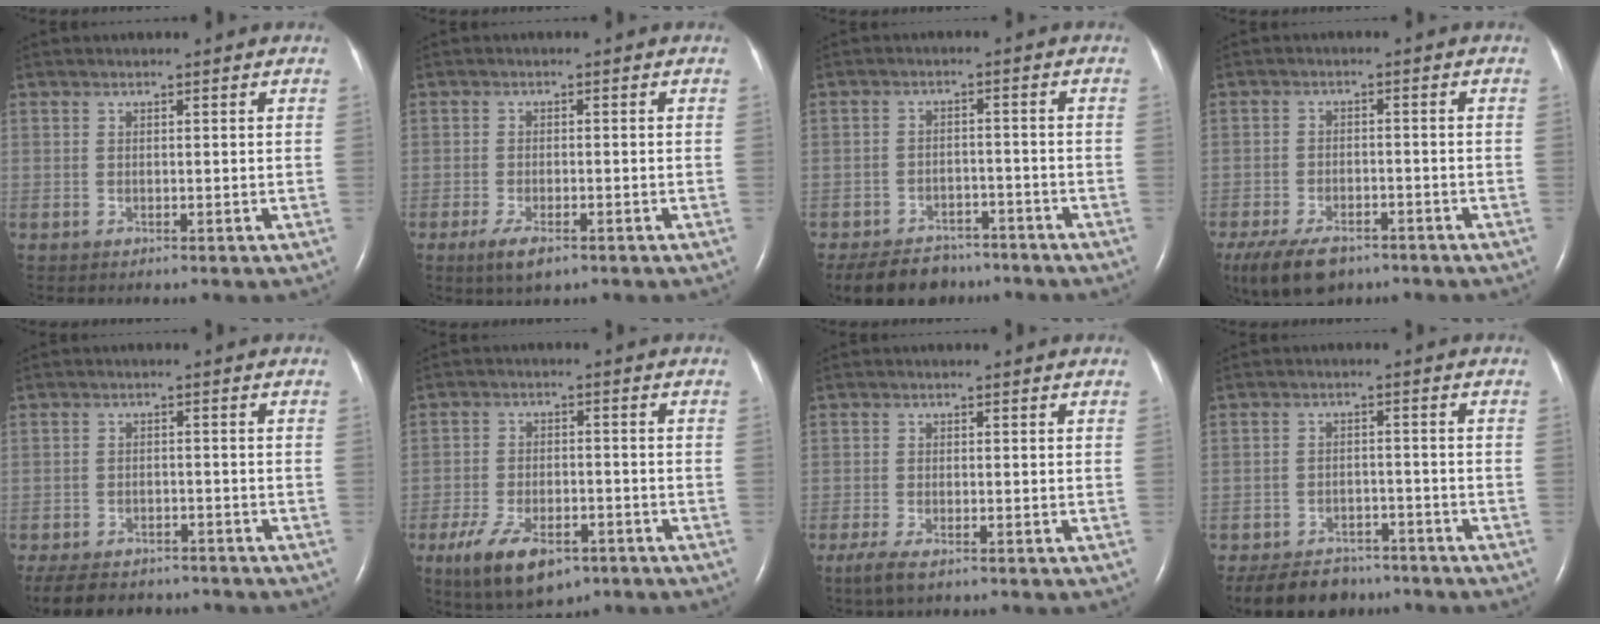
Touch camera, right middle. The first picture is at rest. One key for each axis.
{"total": 3.9, "fx": -2.3, "fy": 1.2, "fz": 2.9, "tx": -0.063, "ty": -0.006, "tz": -0.038}
{"total": 9.6, "fx": -8.0, "fy": 4.6, "fz": 2.8, "tx": -0.045, "ty": -0.004, "tz": -0.117}
{"total": 9.6, "fx": -6.8, "fy": 4.5, "fz": 5.0, "tx": -0.099, "ty": -0.009, "tz": -0.110}
{"total": 12.2, "fx": -10.2, "fy": 5.1, "fz": 4.4, "tx": -0.098, "ty": -0.010, "tz": -0.136}
{"total": 10.6, "fx": -6.3, "fy": 4.8, "fz": 7.0, "tx": -0.131, "ty": -0.012, "tz": -0.099}
{"total": 3.7, "fx": -2.4, "fy": 1.0, "fz": 2.6, "tx": -0.060, "ty": -0.010, "tz": -0.042}
{"total": 9.3, "fx": -7.8, "fy": 4.4, "fz": 2.7, "tx": -0.044, "ty": -0.004, "tz": -0.115}